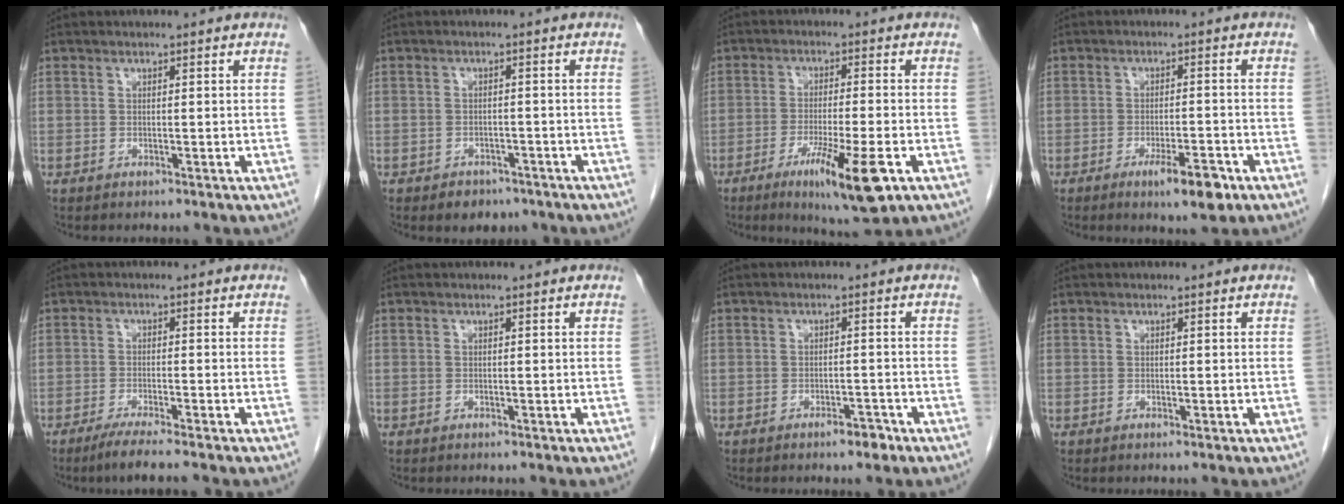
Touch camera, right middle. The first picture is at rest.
{"total": 3.6, "force": [-2.6, 2.3, 1.0], "torque": [-0.014, 0.005, -0.030]}
{"total": 10.5, "force": [-4.9, 0.8, 9.3], "torque": [-0.156, -0.027, -0.074]}
{"total": 6.0, "force": [-3.4, 1.1, 4.8], "torque": [-0.075, -0.006, -0.046]}
{"total": 4.9, "force": [-3.8, -0.4, 3.0], "torque": [-0.053, -0.013, -0.066]}
{"total": 0.0}
{"total": 2.2, "force": [-1.6, 0.6, 1.4], "torque": [-0.018, 0.001, -0.022]}
{"total": 0.0}